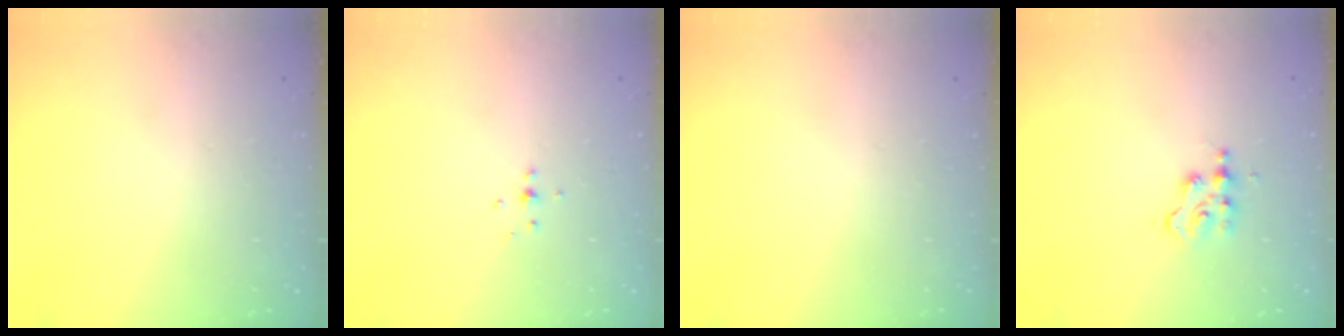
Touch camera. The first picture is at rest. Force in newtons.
{"total": 2.8, "press": 2.7, "slide": 0.7}
{"total": 0.0}
{"total": 2.8, "press": 2.8, "slide": 0.3}